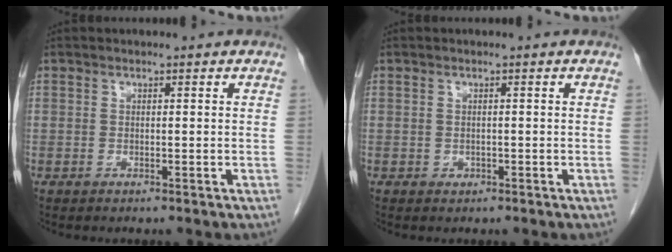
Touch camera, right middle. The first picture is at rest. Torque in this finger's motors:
{"motor_torque": [0.30, -0.21, -0.04, -0.01]}